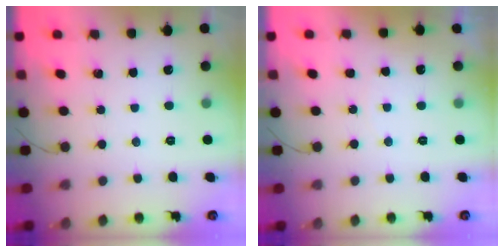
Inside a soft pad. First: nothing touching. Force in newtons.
{"total": 3.0, "press": 2.4, "slide": 1.9}